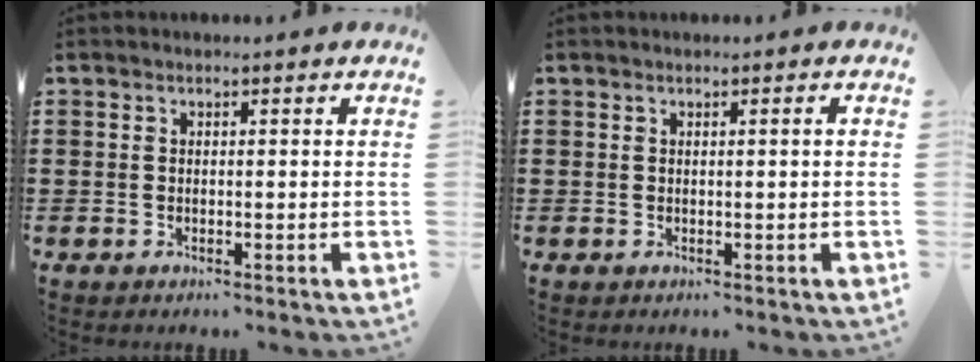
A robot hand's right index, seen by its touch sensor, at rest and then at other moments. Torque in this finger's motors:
{"motor_torque": [0.34, -0.12, 0.00, 0.03]}